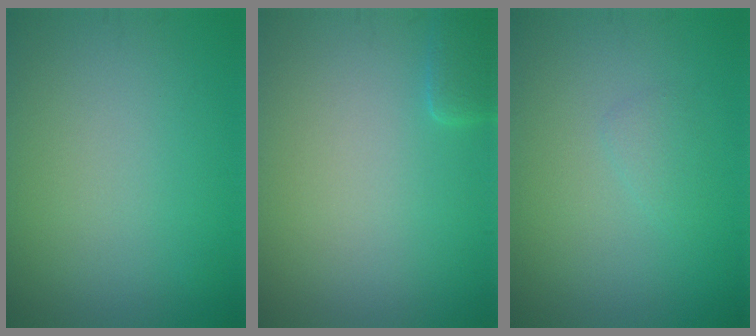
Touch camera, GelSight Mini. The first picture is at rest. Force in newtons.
{"total": 1.4, "press": 1.4, "slide": 0.1}
{"total": 0.9, "press": 0.9, "slide": 0.1}